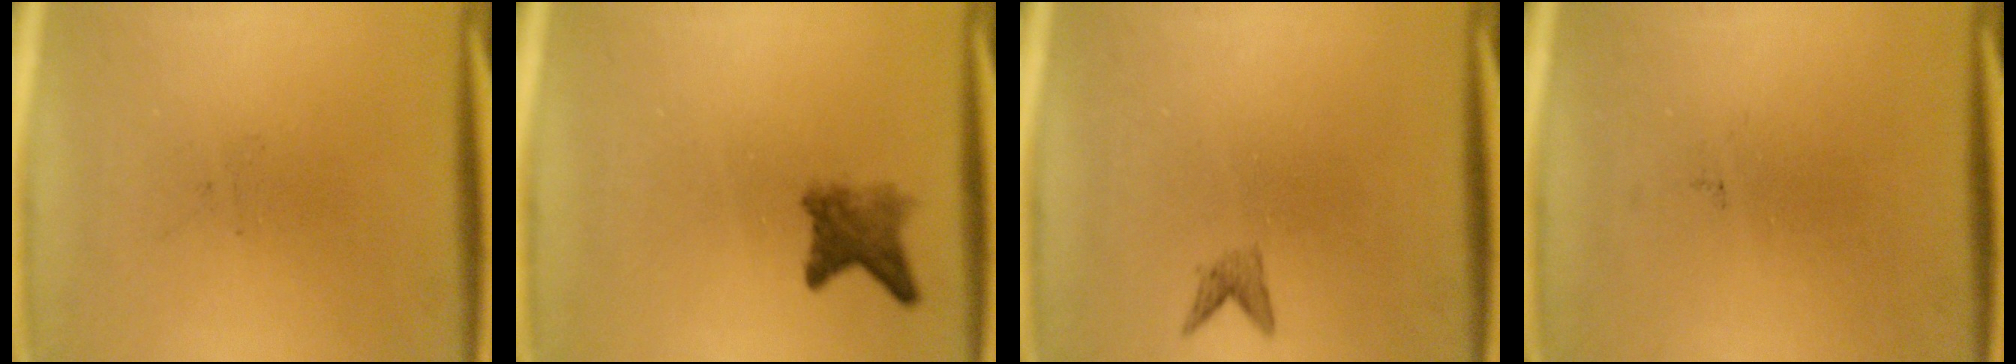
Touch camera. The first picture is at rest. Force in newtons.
{"total": 3.2}
{"total": 1.1}
{"total": 0.0}